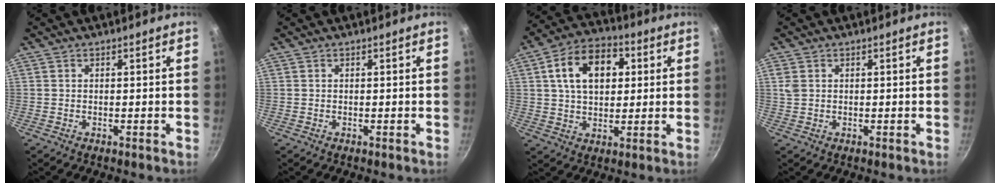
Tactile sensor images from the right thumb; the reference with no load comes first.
{"total": 0.0}
{"total": 14.2, "force": [3.5, 9.4, 10.0], "torque": [-0.136, 0.014, 0.047]}
{"total": 2.0, "force": [0.6, 1.5, 1.1], "torque": [-0.021, 0.004, 0.014]}